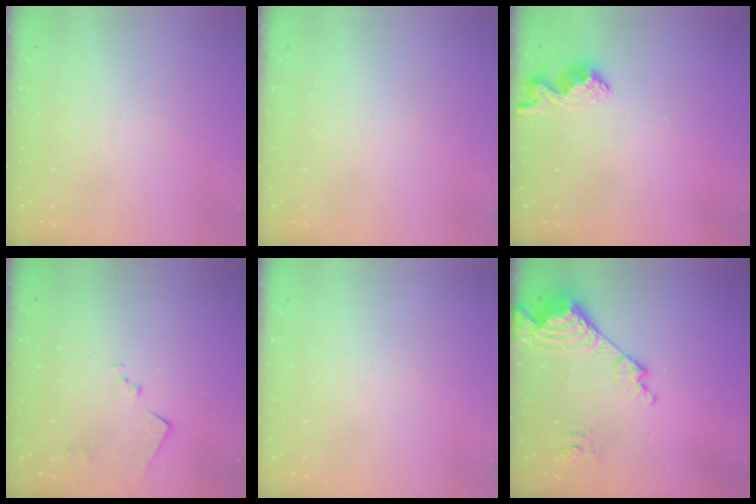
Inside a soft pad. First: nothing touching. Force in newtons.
{"total": 0.0}
{"total": 9.1, "press": 9.1, "slide": 0.4}
{"total": 6.8, "press": 6.8, "slide": 0.6}
{"total": 0.0}
{"total": 14.8, "press": 14.8, "slide": 1.6}